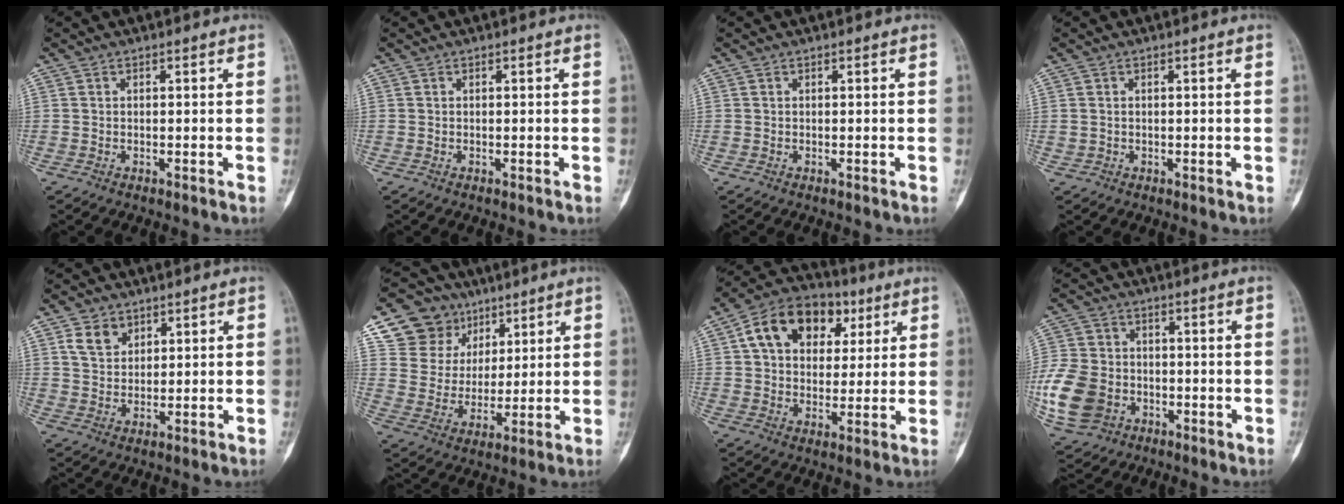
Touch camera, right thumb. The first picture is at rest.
{"total": 0.0}
{"total": 0.0}
{"total": 0.6, "force": [0.0, 0.6, -0.1], "torque": [0.009, 0.004, 0.001]}
{"total": 5.2, "force": [2.9, 3.7, 2.2], "torque": [-0.023, -0.016, 0.060]}
{"total": 13.8, "force": [7.8, 10.9, 3.4], "torque": [-0.026, -0.024, 0.148]}
{"total": 15.8, "force": [5.6, 11.2, 9.6], "torque": [-0.126, 0.006, 0.086]}
{"total": 15.0, "force": [-4.1, 11.9, 8.3], "torque": [-0.183, 0.008, -0.069]}